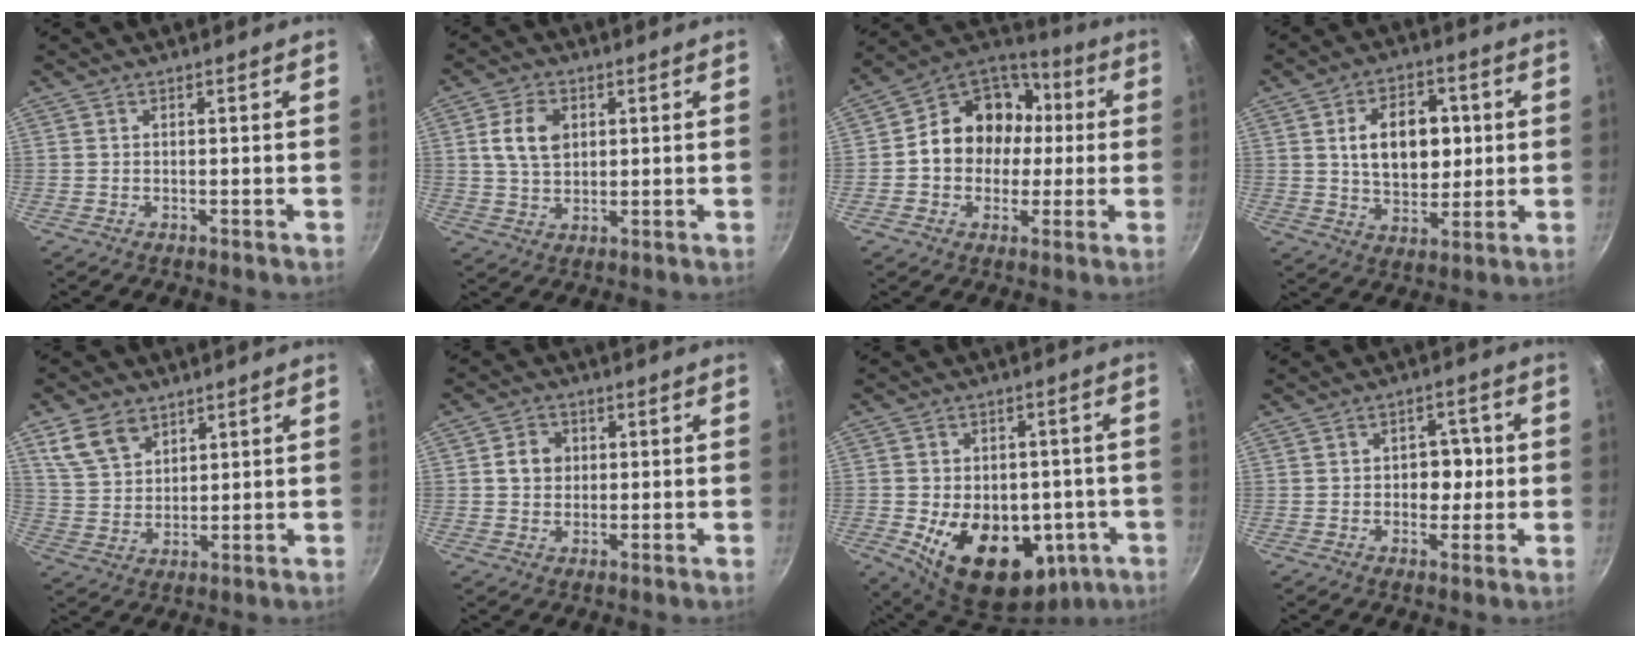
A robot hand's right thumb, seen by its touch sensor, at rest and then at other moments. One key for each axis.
{"total": 7.7, "fx": 2.0, "fy": 5.2, "fz": 5.2, "tx": -0.086, "ty": -0.001, "tz": 0.035}
{"total": 17.2, "fx": 0.9, "fy": 14.4, "fz": 9.4, "tx": -0.110, "ty": 0.042, "tz": 0.003}
{"total": 13.6, "fx": 2.3, "fy": 9.1, "fz": 9.9, "tx": -0.115, "ty": -0.002, "tz": 0.038}
{"total": 8.5, "fx": 4.9, "fy": 5.5, "fz": 4.2, "tx": -0.060, "ty": -0.014, "tz": 0.104}
{"total": 4.9, "fx": 0.8, "fy": 4.2, "fz": 2.3, "tx": -0.017, "ty": 0.007, "tz": 0.008}
{"total": 20.1, "fx": -5.5, "fy": 13.7, "fz": 13.6, "tx": -0.183, "ty": 0.009, "tz": -0.060}
{"total": 5.6, "fx": 0.0, "fy": 4.3, "fz": 3.6, "tx": -0.009, "ty": 0.007, "tz": -0.004}